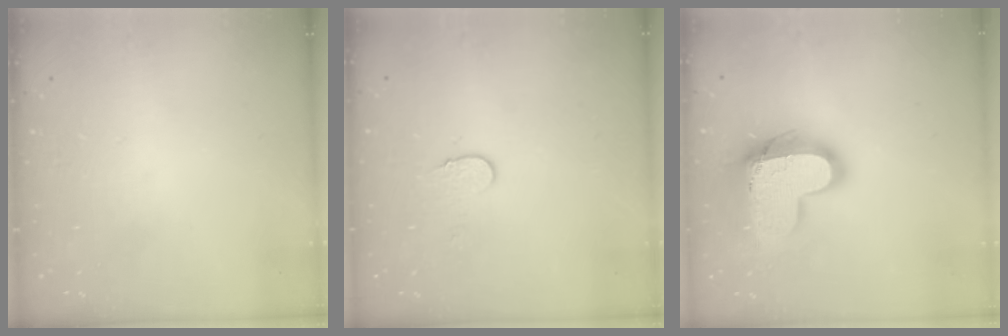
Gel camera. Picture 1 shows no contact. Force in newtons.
{"total": 6.4, "press": 6.4, "slide": 0.6}
{"total": 16.9, "press": 16.8, "slide": 1.3}